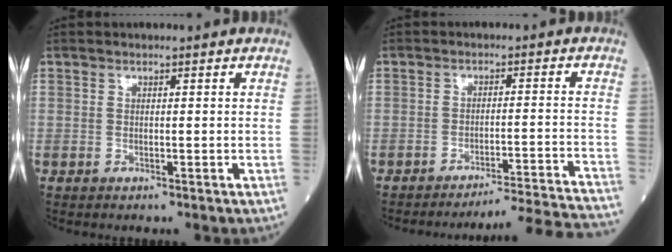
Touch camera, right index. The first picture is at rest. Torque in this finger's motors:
{"motor_torque": [0.09, -0.12, 0.02, 0.00]}